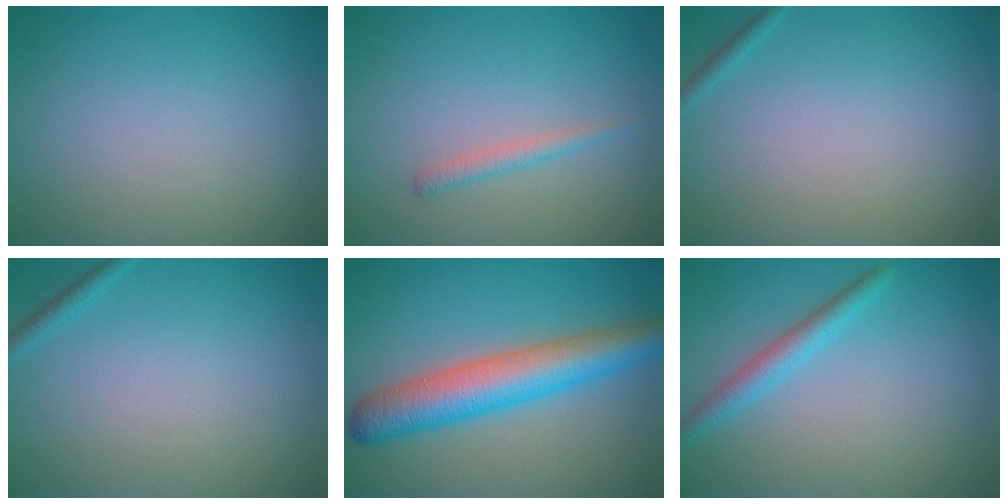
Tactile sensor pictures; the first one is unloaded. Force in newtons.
{"total": 1.2, "press": 1.2, "slide": 0.1}
{"total": 0.7, "press": 0.7, "slide": 0.0}
{"total": 0.9, "press": 0.9, "slide": 0.1}
{"total": 7.3, "press": 7.3, "slide": 0.1}
{"total": 2.4, "press": 2.4, "slide": 0.1}